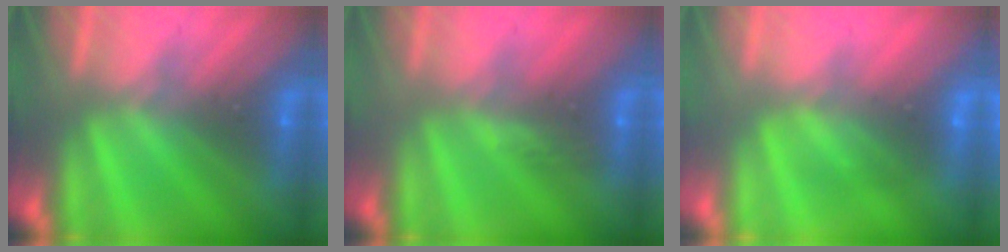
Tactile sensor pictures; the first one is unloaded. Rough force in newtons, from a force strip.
{"total": 2.9}
{"total": 2.7}